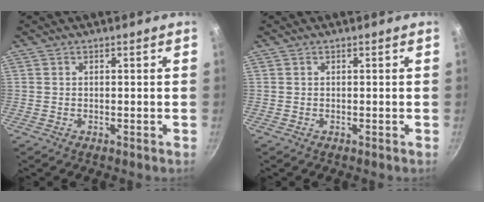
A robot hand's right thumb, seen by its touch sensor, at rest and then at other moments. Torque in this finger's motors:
{"motor_torque": [0.00, 0.00, 0.02, 0.01, 0.00]}